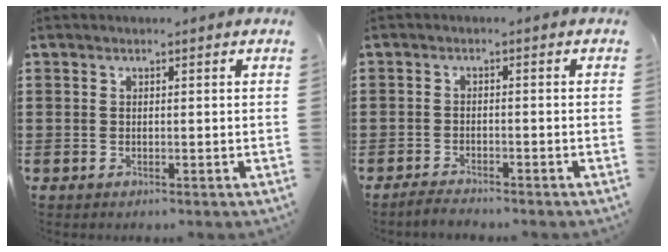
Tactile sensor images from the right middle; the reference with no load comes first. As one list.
[{"total": 1.8, "force": [-1.8, 0.1, 0.2], "torque": [-0.009, 0.000, -0.037]}]